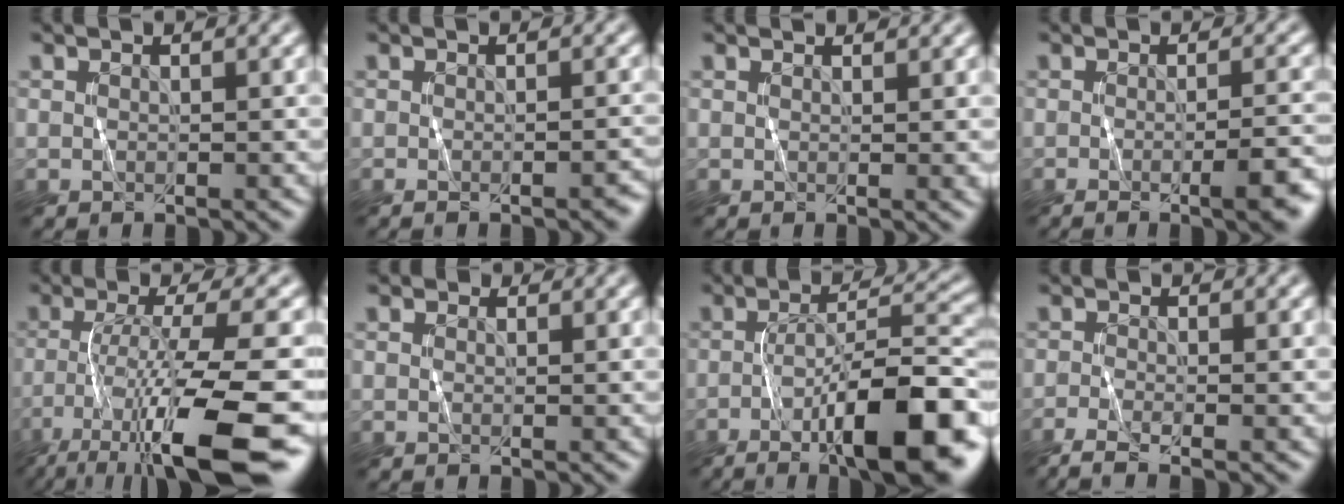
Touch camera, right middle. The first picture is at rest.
{"total": 2.2, "force": [-1.0, 0.5, 1.9], "torque": [-0.023, -0.005, -0.013]}
{"total": 1.7, "force": [1.4, 0.3, 0.9], "torque": [-0.008, 0.000, 0.020]}
{"total": 5.5, "force": [-1.9, 1.6, 4.9], "torque": [-0.055, -0.008, -0.019]}
{"total": 12.5, "force": [-7.6, 2.0, 9.7], "torque": [-0.163, -0.009, -0.131]}
{"total": 0.8, "force": [0.5, 0.5, 0.2], "torque": [-0.001, -0.002, 0.004]}
{"total": 13.4, "force": [-6.4, 3.9, 11.1], "torque": [-0.175, 0.003, -0.100]}
{"total": 3.9, "force": [-2.4, 1.1, 2.8], "torque": [-0.058, -0.007, -0.049]}